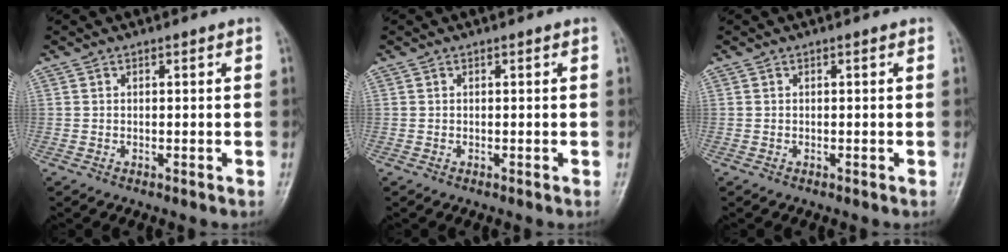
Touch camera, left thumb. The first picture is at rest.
{"total": 0.0}
{"total": 0.0}